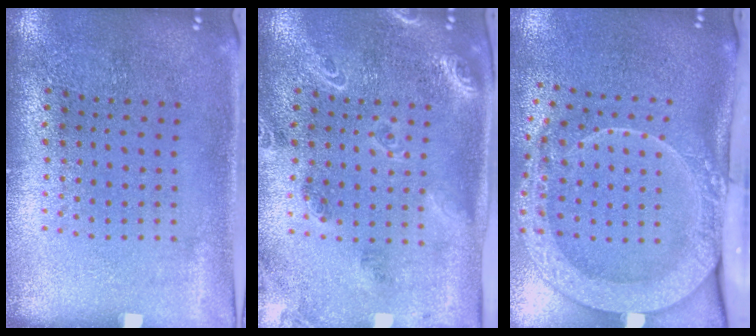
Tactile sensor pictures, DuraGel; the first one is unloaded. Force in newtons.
{"total": 1.8, "press": 1.7, "slide": 0.4}
{"total": 3.0, "press": 2.1, "slide": 2.1}